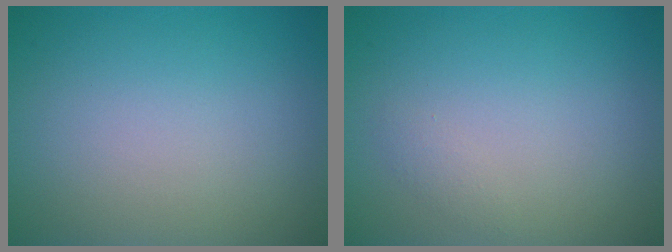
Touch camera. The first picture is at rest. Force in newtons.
{"total": 0.6, "press": 0.6, "slide": 0.1}